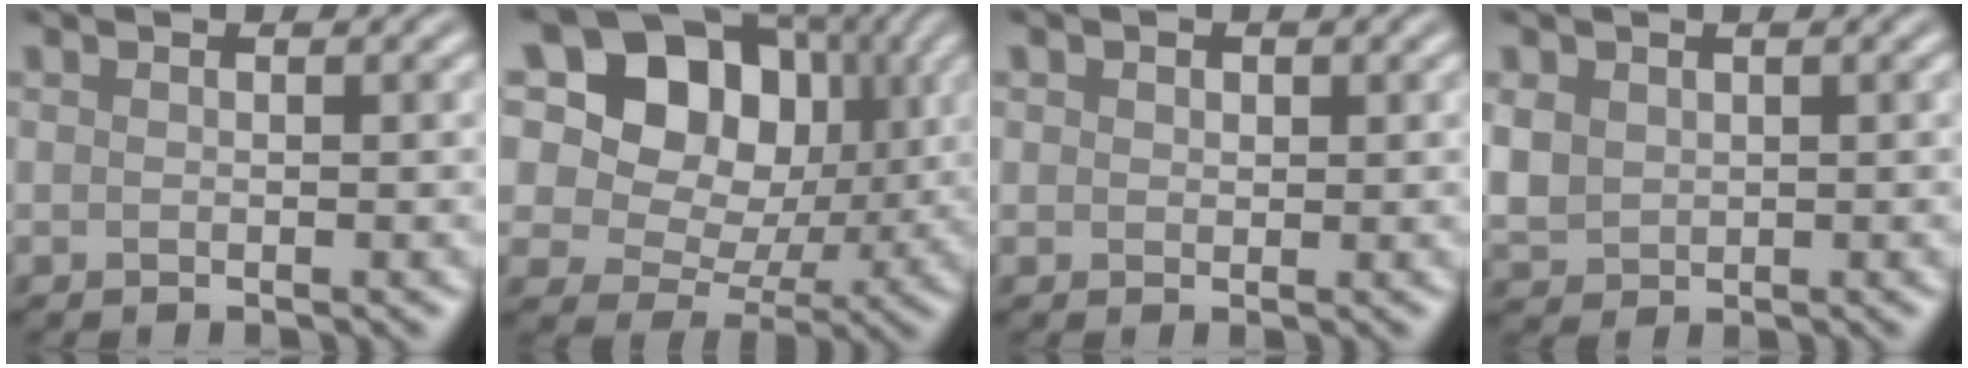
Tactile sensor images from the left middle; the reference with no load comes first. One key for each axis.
{"total": 12.8, "fx": 5.2, "fy": 9.7, "fz": 6.5, "tx": -0.138, "ty": 0.058, "tz": 0.087}
{"total": 0.9, "fx": 0.5, "fy": 0.1, "fz": -0.8, "tx": 0.002, "ty": 0.004, "tz": 0.016}
{"total": 1.5, "fx": 0.6, "fy": 1.3, "fz": 0.1, "tx": -0.027, "ty": 0.004, "tz": 0.029}